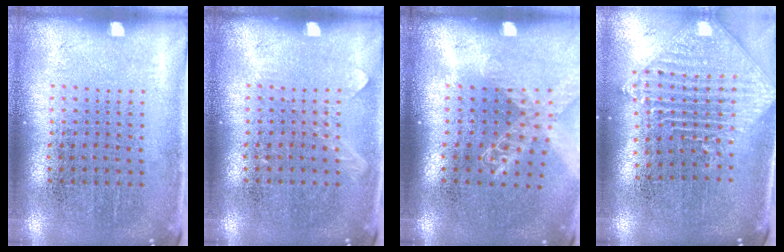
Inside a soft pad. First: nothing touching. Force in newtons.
{"total": 0.6, "press": 0.6, "slide": 0.1}
{"total": 1.4, "press": 1.3, "slide": 0.4}
{"total": 2.3, "press": 1.8, "slide": 1.4}